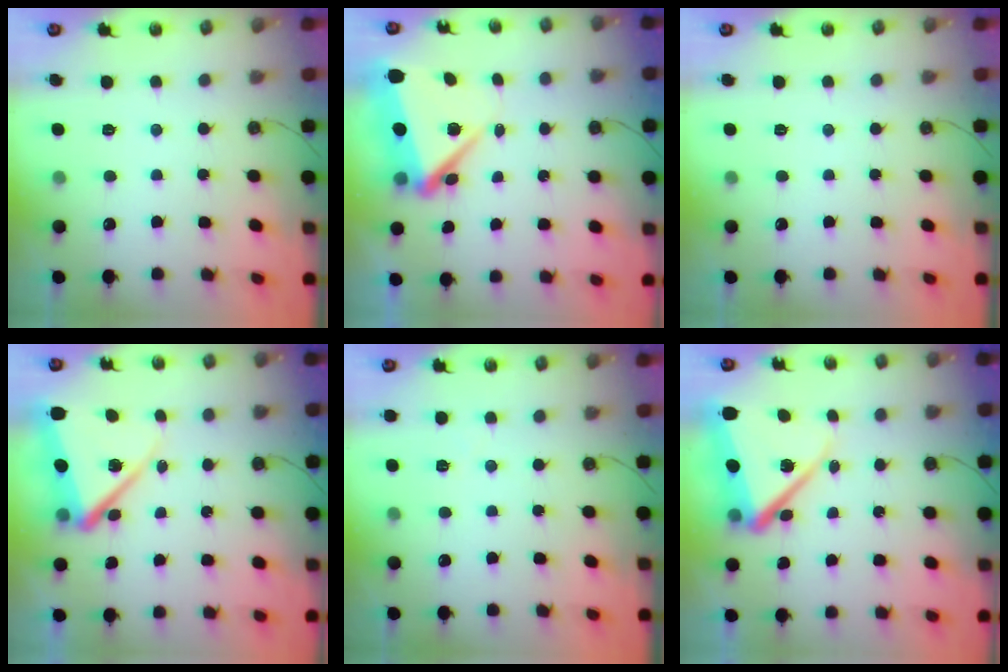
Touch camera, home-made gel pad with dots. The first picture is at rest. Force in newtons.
{"total": 7.9, "press": 7.8, "slide": 1.1}
{"total": 0.0}
{"total": 11.1, "press": 11.0, "slide": 1.5}
{"total": 1.6, "press": 1.4, "slide": 0.6}
{"total": 13.1, "press": 12.9, "slide": 1.8}